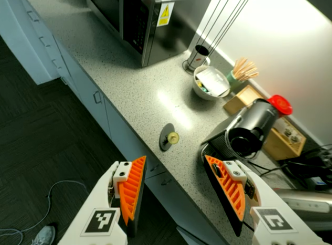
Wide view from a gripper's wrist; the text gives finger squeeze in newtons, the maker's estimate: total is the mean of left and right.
{"total": 0.0}